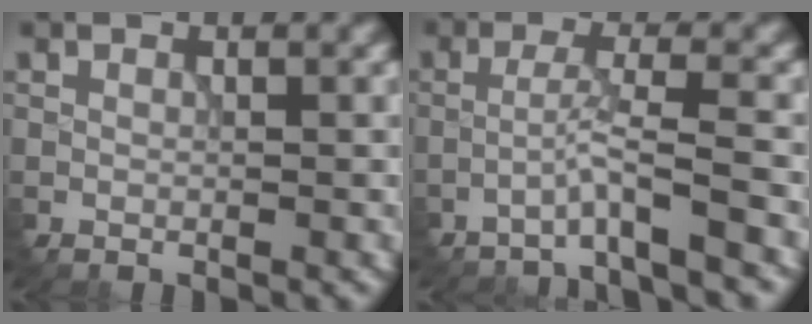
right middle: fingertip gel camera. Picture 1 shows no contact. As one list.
[{"total": 3.0, "force": [-2.3, -0.5, 1.9], "torque": [-0.034, 0.017, -0.053]}]